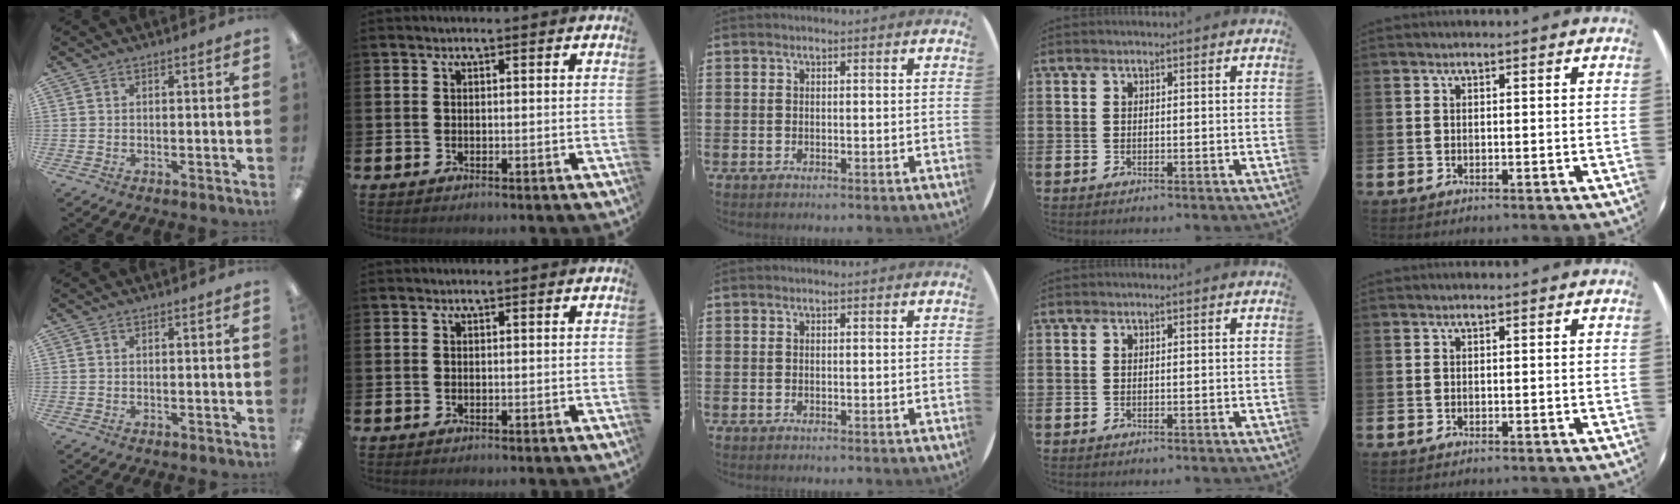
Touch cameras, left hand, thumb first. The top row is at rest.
{}